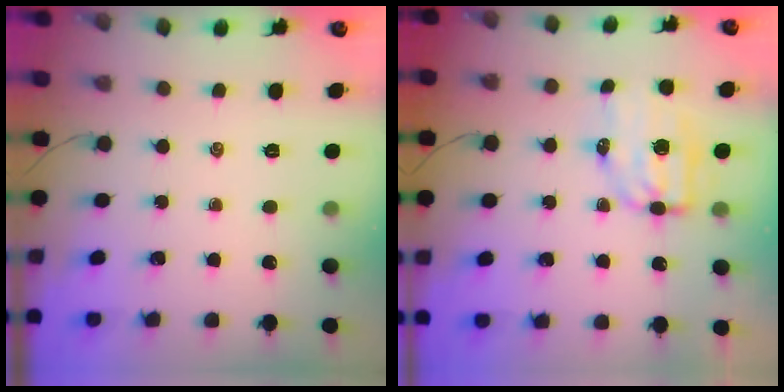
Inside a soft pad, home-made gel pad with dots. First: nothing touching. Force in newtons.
{"total": 7.1, "press": 7.1, "slide": 1.0}